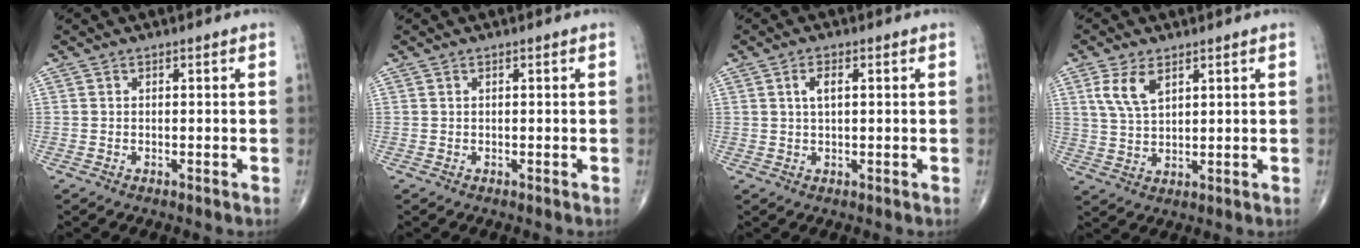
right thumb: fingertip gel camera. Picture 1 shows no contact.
{"total": 0.0}
{"total": 2.9, "force": [0.8, 1.2, 2.5], "torque": [-0.049, 0.004, 0.016]}
{"total": 6.3, "force": [3.1, 3.1, 4.5], "torque": [-0.088, -0.008, 0.069]}